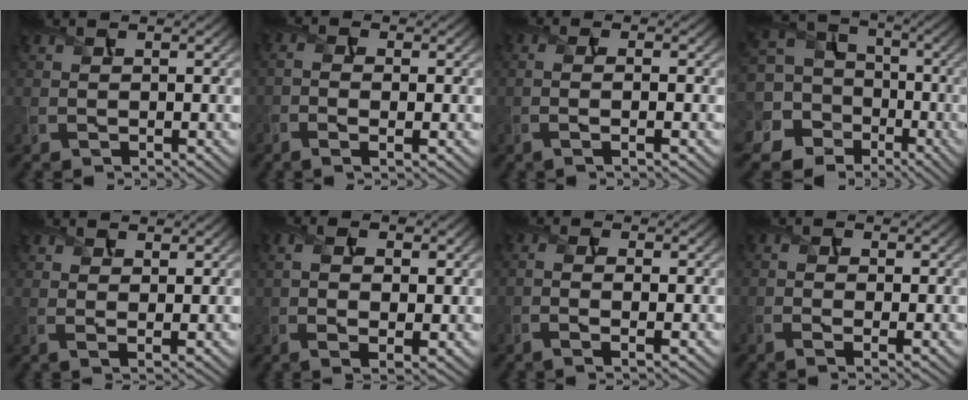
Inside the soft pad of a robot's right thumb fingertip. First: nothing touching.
{"total": 2.8, "force": [-1.0, 1.0, 2.5], "torque": [-0.054, -0.006, -0.021]}
{"total": 2.7, "force": [-0.7, 0.6, 2.6], "torque": [-0.045, 0.003, -0.019]}
{"total": 12.9, "force": [-2.2, 11.5, 5.3], "torque": [-0.194, 0.000, -0.062]}
{"total": 2.6, "force": [1.3, 1.0, 2.0], "torque": [-0.045, -0.007, 0.027]}
{"total": 6.7, "force": [0.4, 3.4, 5.8], "torque": [-0.111, -0.005, 0.013]}
{"total": 2.9, "force": [-0.6, 0.8, 2.8], "torque": [-0.057, -0.005, -0.014]}
{"total": 2.7, "force": [-0.4, 1.2, 2.4], "torque": [-0.044, -0.006, -0.007]}